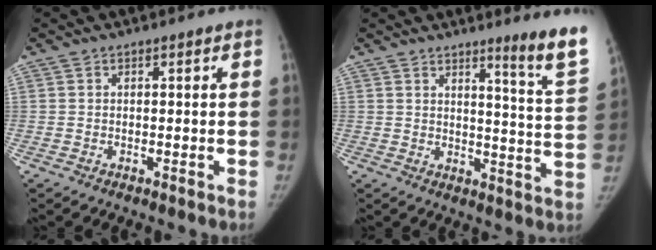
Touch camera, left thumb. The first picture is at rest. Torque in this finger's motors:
{"motor_torque": [0.90, -0.65, 0.85, -0.61, 0.14]}